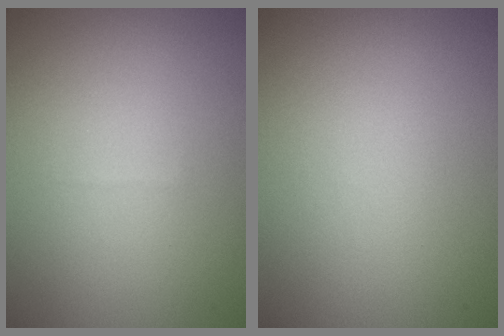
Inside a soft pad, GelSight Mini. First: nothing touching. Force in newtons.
{"total": 0.0}